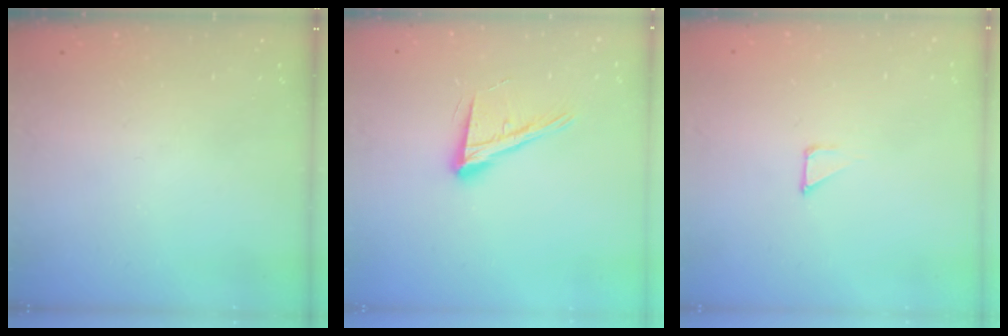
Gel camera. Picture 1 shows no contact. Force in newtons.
{"total": 14.6, "press": 14.0, "slide": 3.9}
{"total": 1.6, "press": 1.6, "slide": 0.1}